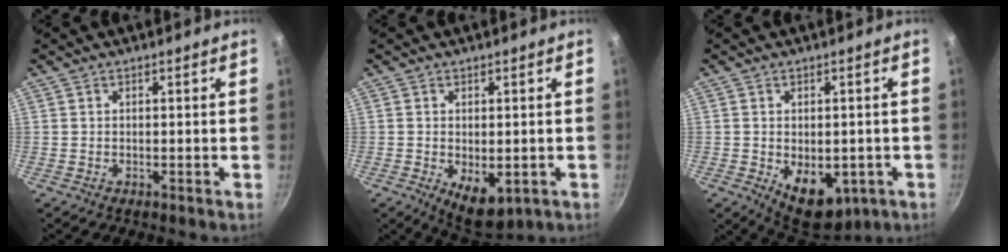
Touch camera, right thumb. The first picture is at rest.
{"total": 7.2, "force": [-1.6, 3.9, 5.8], "torque": [-0.070, -0.011, -0.010]}
{"total": 10.6, "force": [-2.8, 6.6, 7.8], "torque": [-0.074, -0.004, -0.021]}